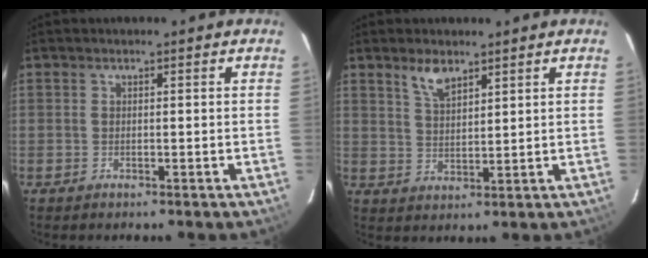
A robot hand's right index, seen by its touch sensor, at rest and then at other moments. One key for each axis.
{"total": 4.8, "fx": 3.4, "fy": 1.8, "fz": 2.7, "tx": -0.051, "ty": 0.002, "tz": 0.067}